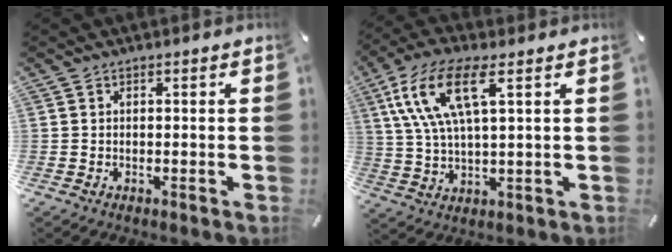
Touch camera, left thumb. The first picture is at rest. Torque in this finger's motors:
{"motor_torque": [0.37, 0.56, 1.46, -1.30, 0.60]}